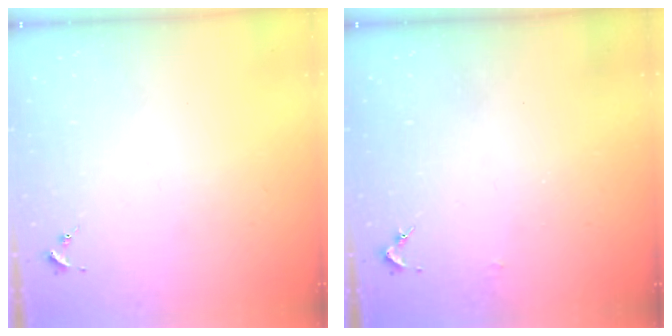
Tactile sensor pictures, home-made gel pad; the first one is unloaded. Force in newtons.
{"total": 1.4, "press": 1.4, "slide": 0.1}